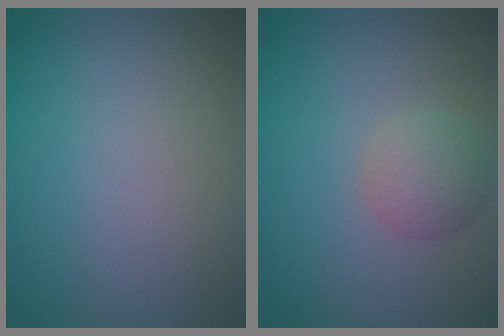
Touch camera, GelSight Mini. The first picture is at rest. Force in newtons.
{"total": 2.7, "press": 2.6, "slide": 0.2}